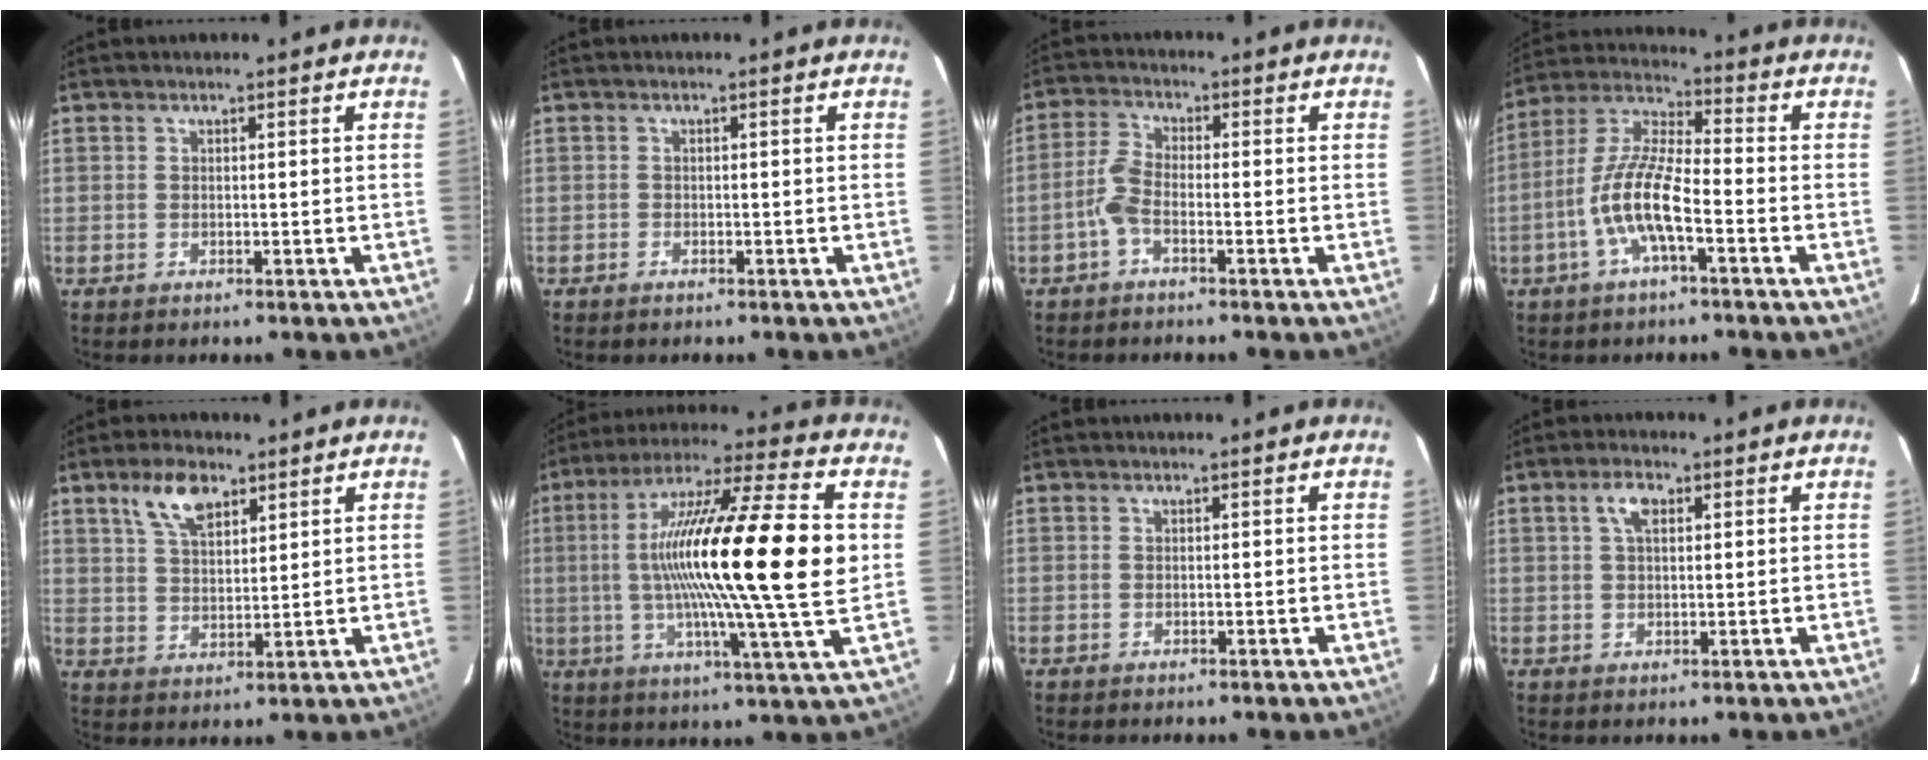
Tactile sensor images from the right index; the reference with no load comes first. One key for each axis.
{"total": 0.7, "fx": -0.6, "fy": 0.4, "fz": 0.1, "tx": -0.003, "ty": 0.003, "tz": -0.012}
{"total": 3.7, "fx": -2.0, "fy": 1.2, "fz": 2.9, "tx": -0.070, "ty": 0.009, "tz": -0.043}
{"total": 10.5, "fx": -4.1, "fy": 2.4, "fz": 9.3, "tx": -0.201, "ty": 0.003, "tz": -0.081}
{"total": 7.6, "fx": 4.6, "fy": 3.6, "fz": 4.9, "tx": -0.089, "ty": 0.010, "tz": 0.088}
{"total": 24.6, "fx": 2.1, "fy": 0.8, "fz": 24.5, "tx": -0.416, "ty": 0.004, "tz": 0.021}
{"total": 0.0}
{"total": 3.5, "fx": 1.3, "fy": 1.7, "fz": 2.7, "tx": -0.052, "ty": 0.009, "tz": 0.025}